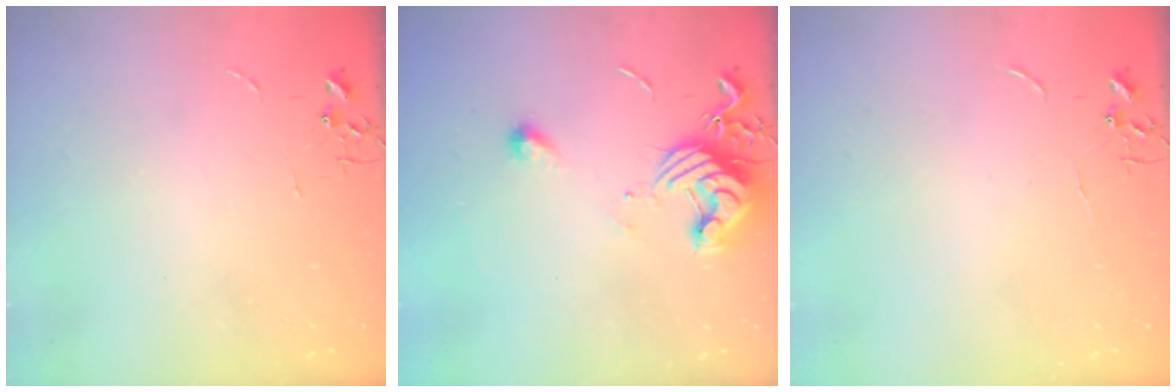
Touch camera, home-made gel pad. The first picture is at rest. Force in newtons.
{"total": 12.7, "press": 12.7, "slide": 0.5}
{"total": 0.0}